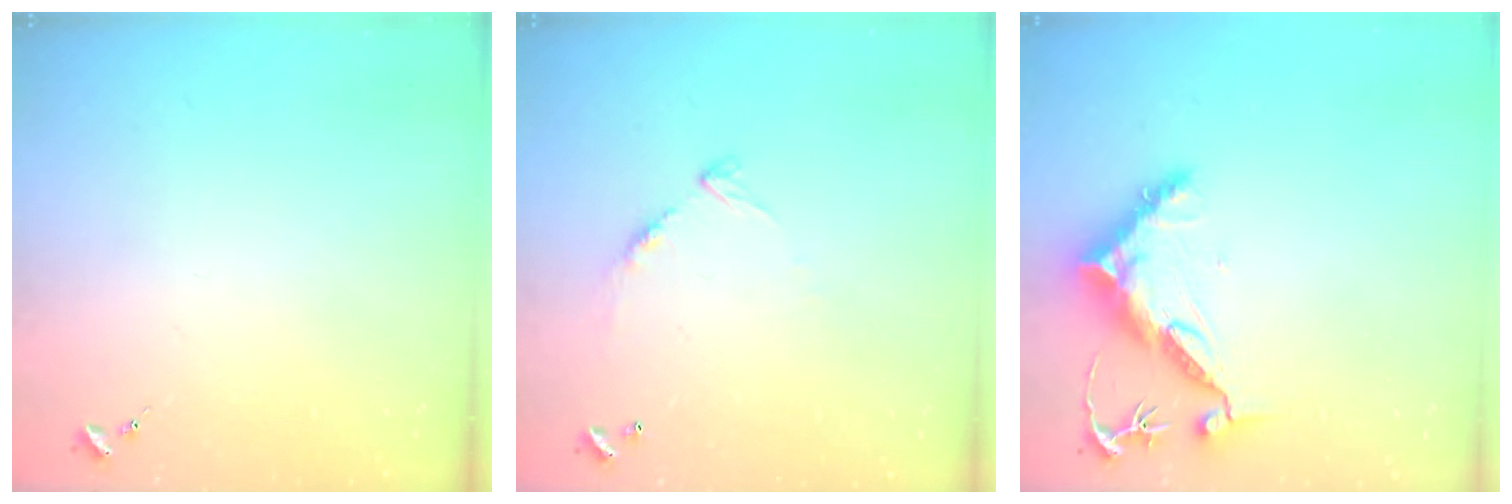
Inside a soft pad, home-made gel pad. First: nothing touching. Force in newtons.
{"total": 8.8, "press": 8.8, "slide": 0.7}
{"total": 11.7, "press": 11.7, "slide": 0.9}